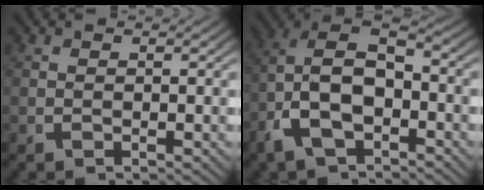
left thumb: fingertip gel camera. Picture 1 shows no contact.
{"total": 9.6, "force": [-0.9, 6.7, 6.7], "torque": [-0.156, -0.022, -0.012]}